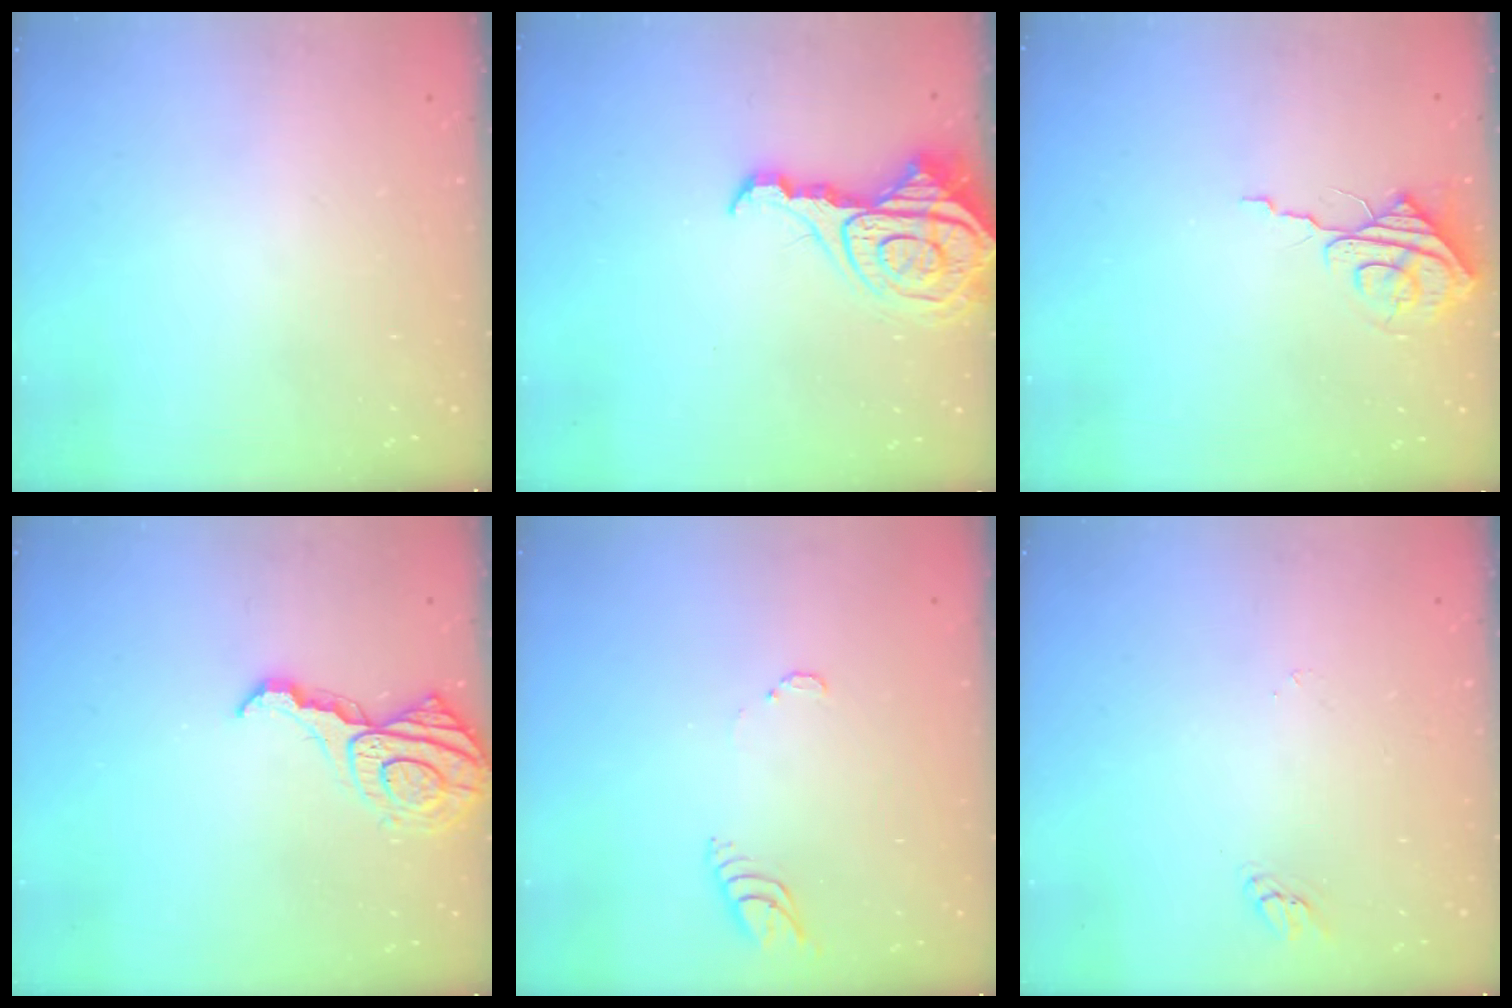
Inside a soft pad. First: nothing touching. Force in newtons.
{"total": 13.6, "press": 13.5, "slide": 1.4}
{"total": 8.5, "press": 8.5, "slide": 0.3}
{"total": 13.7, "press": 13.7, "slide": 0.4}
{"total": 3.9, "press": 3.9, "slide": 0.3}
{"total": 2.0, "press": 2.0, "slide": 0.2}